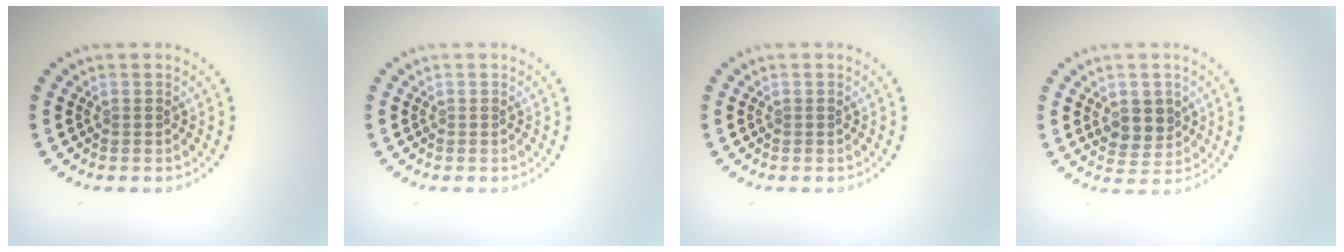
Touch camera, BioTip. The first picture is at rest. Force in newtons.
{"total": 0.0}
{"total": 0.0}
{"total": 2.9, "press": 2.8, "slide": 1.0}